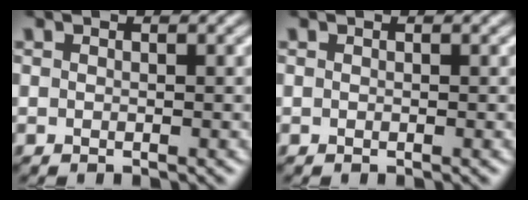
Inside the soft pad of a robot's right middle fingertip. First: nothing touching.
{"total": 0.0}